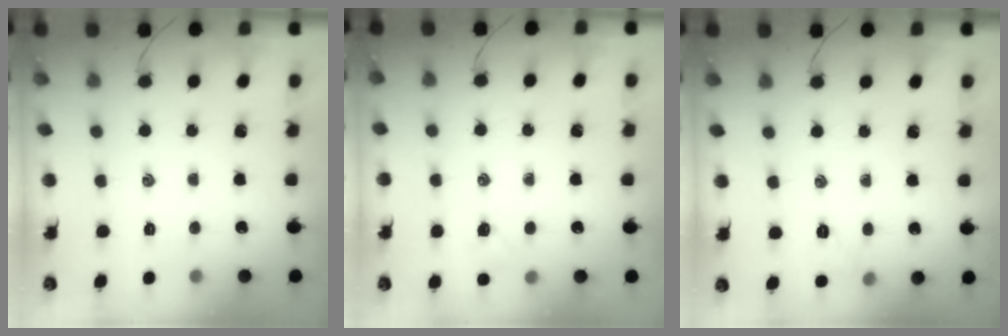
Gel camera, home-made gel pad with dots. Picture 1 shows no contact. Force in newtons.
{"total": 4.0, "press": 3.8, "slide": 1.1}
{"total": 5.7, "press": 5.5, "slide": 1.5}